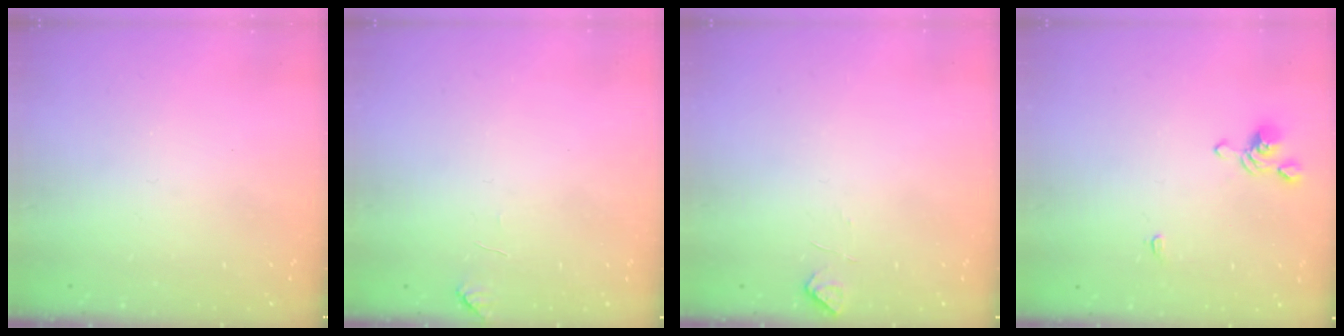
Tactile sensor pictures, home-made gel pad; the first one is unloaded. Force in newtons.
{"total": 2.2, "press": 2.2, "slide": 0.5}
{"total": 2.9, "press": 2.8, "slide": 0.6}
{"total": 1.0, "press": 0.9, "slide": 0.5}